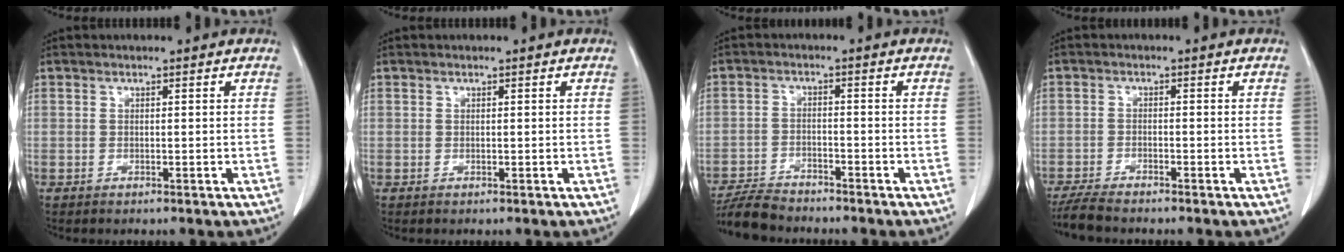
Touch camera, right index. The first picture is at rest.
{"total": 0.0}
{"total": 6.4, "force": [-6.1, 1.2, 1.7], "torque": [-0.031, -0.019, -0.109]}
{"total": 4.7, "force": [-4.3, 0.4, 2.0], "torque": [-0.035, -0.015, -0.077]}